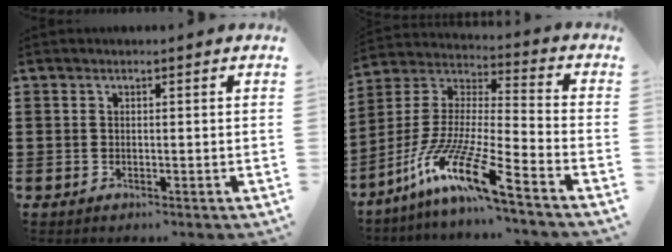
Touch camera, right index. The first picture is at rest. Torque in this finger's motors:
{"motor_torque": [2.14, 0.00, 1.05, 0.21]}